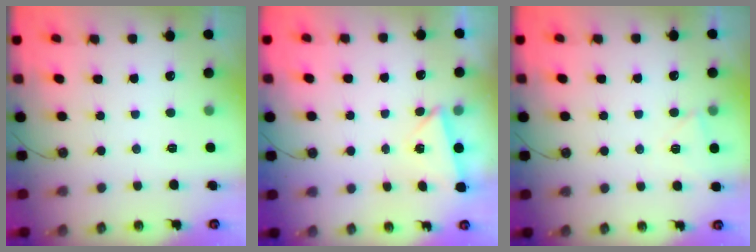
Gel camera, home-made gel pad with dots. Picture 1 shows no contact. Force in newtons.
{"total": 2.0, "press": 1.9, "slide": 0.7}
{"total": 3.9, "press": 3.4, "slide": 2.0}